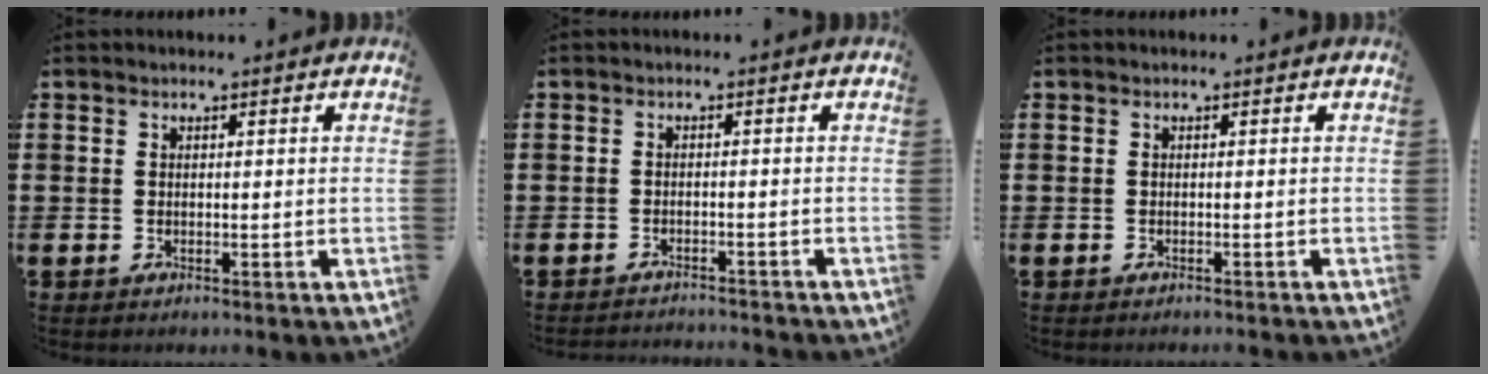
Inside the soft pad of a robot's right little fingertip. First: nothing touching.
{"total": 1.3, "force": [-1.3, -0.1, -0.1], "torque": [-0.002, 0.004, -0.028]}
{"total": 0.0}